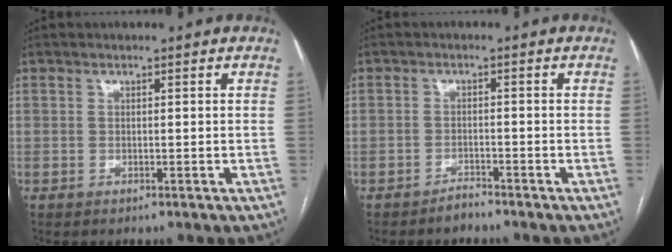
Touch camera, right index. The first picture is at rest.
{"total": 1.7, "force": [-1.6, 0.5, 0.1], "torque": [0.003, 0.001, -0.027]}